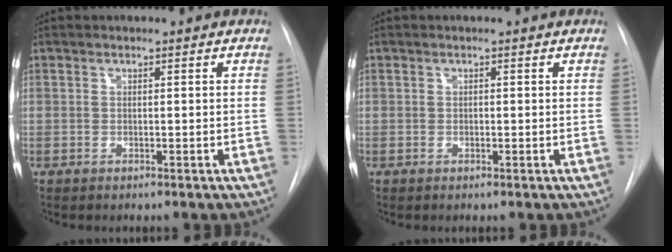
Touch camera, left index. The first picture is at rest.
{"total": 0.0}